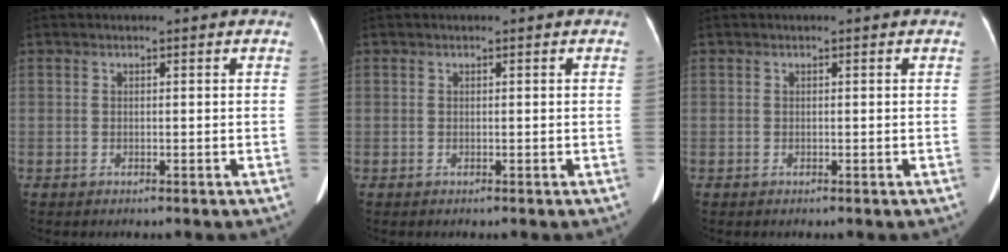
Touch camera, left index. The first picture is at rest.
{"total": 0.0}
{"total": 0.0}